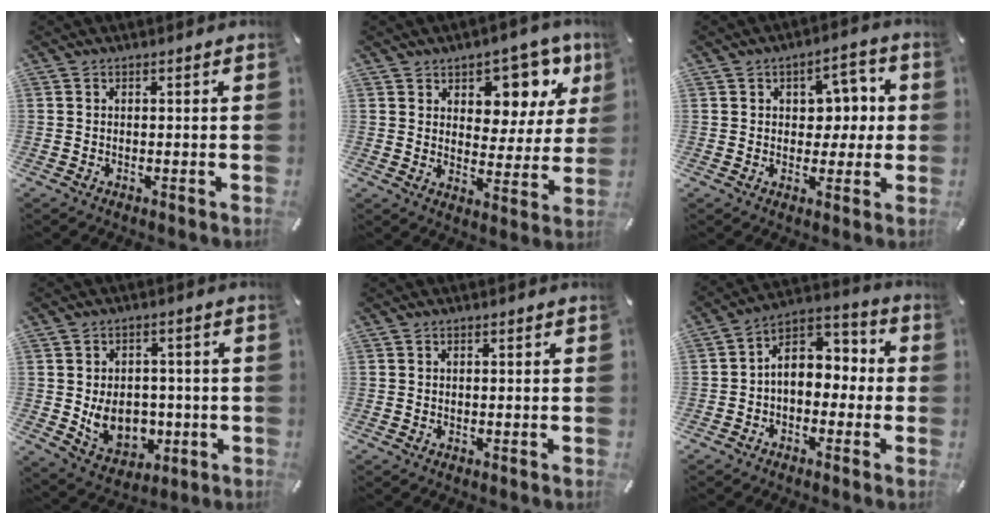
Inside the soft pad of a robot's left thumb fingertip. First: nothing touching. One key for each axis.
{"total": 10.3, "fx": 6.7, "fy": 6.8, "fz": 3.9, "tx": -0.036, "ty": -0.064, "tz": 0.115}
{"total": 8.2, "fx": 1.2, "fy": 6.3, "fz": 5.1, "tx": -0.054, "ty": -0.002, "tz": 0.013}
{"total": 10.2, "fx": -0.8, "fy": 8.5, "fz": 5.4, "tx": -0.082, "ty": -0.001, "tz": -0.008}
{"total": 0.0}
{"total": 7.2, "fx": -0.7, "fy": 6.0, "fz": 3.8, "tx": -0.063, "ty": 0.002, "tz": -0.019}